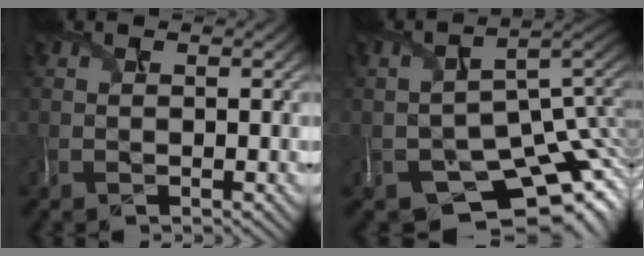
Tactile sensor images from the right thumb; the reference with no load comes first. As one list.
[{"total": 11.8, "force": [-6.0, 7.3, 7.0], "torque": [-0.111, -0.033, -0.069]}]